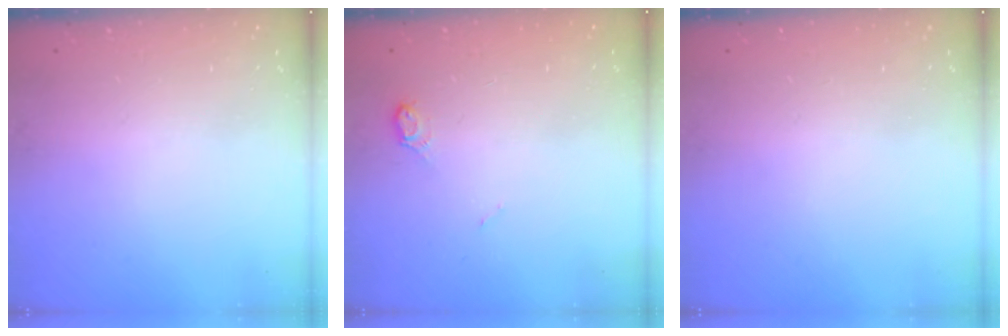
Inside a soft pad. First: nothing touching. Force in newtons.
{"total": 5.5, "press": 5.4, "slide": 0.6}
{"total": 0.0}